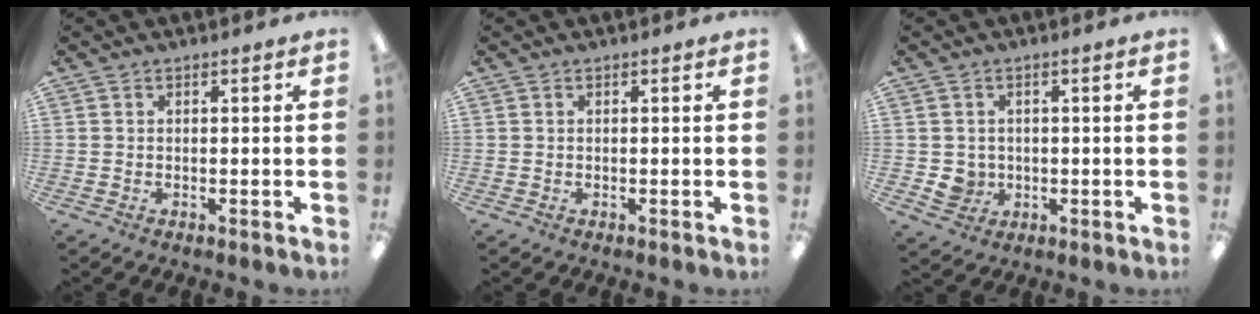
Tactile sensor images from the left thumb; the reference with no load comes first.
{"total": 0.0}
{"total": 3.9, "force": [-0.3, 3.7, 1.0], "torque": [-0.013, 0.004, -0.003]}